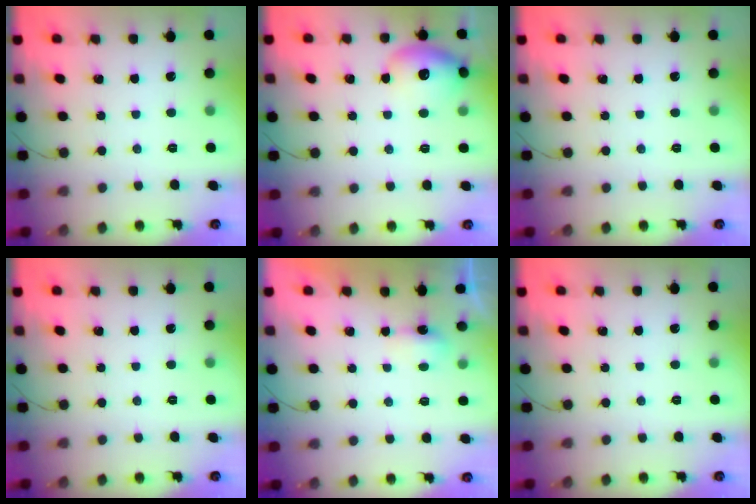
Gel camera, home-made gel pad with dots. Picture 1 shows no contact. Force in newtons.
{"total": 12.0, "press": 11.9, "slide": 1.5}
{"total": 0.0}
{"total": 0.0}
{"total": 7.9, "press": 3.5, "slide": 7.0}
{"total": 0.0}